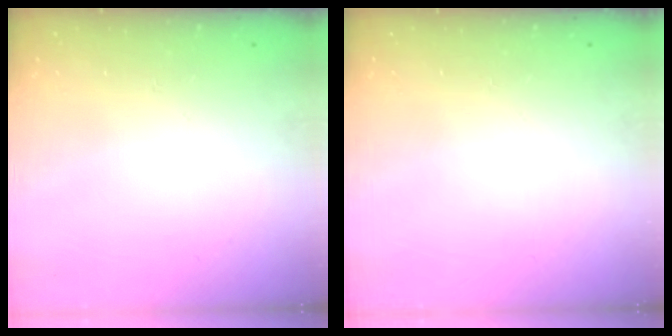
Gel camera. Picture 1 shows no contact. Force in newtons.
{"total": 0.0}